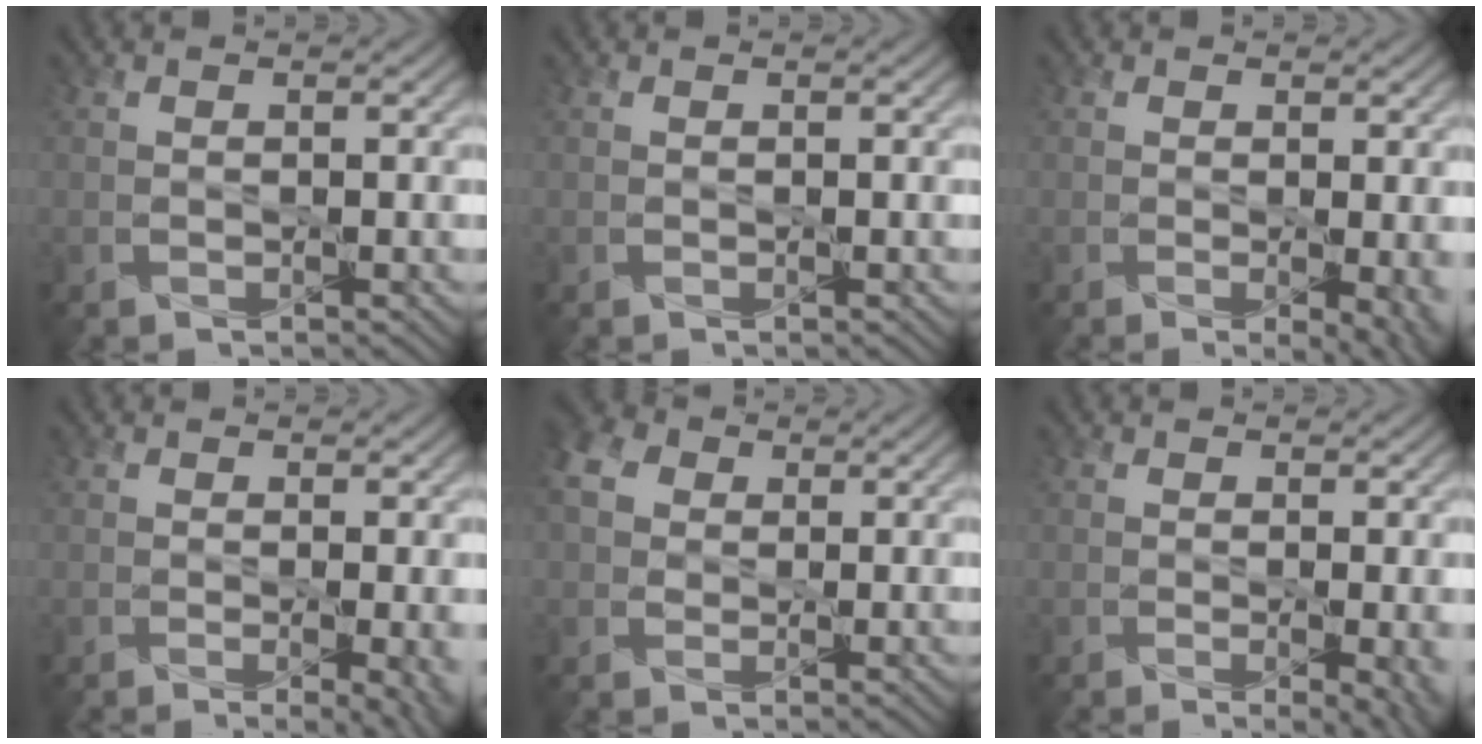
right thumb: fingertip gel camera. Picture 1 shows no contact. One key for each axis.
{"total": 0.0}
{"total": 3.7, "fx": -0.8, "fy": 1.1, "fz": 3.4, "tx": -0.045, "ty": -0.013, "tz": -0.007}
{"total": 3.3, "fx": -0.8, "fy": 0.8, "fz": 3.1, "tx": -0.043, "ty": -0.012, "tz": -0.009}
{"total": 6.3, "fx": 1.5, "fy": 5.0, "fz": 3.5, "tx": -0.111, "ty": 0.019, "tz": 0.026}
{"total": 3.2, "fx": -0.8, "fy": 0.8, "fz": 3.0, "tx": -0.041, "ty": -0.013, "tz": -0.008}